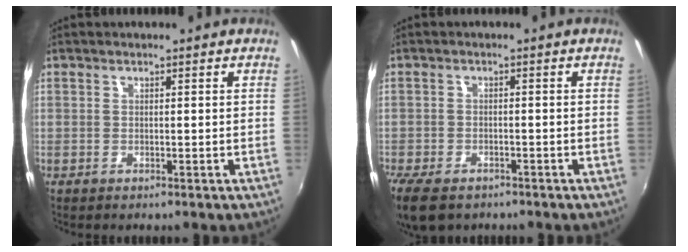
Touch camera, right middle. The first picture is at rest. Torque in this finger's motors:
{"motor_torque": [1.12, -1.02, 0.38, 0.14]}